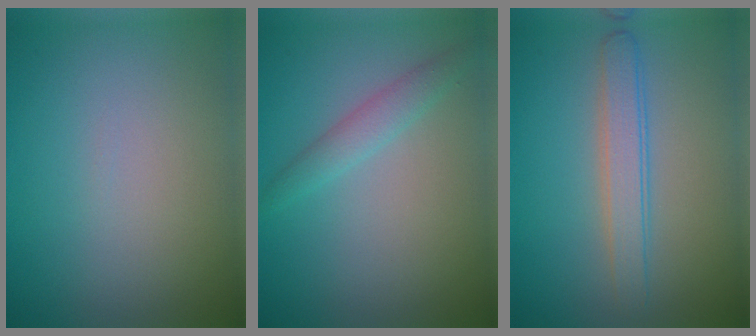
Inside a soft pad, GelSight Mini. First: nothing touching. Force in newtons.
{"total": 1.8, "press": 1.8, "slide": 0.1}
{"total": 2.7, "press": 2.7, "slide": 0.1}